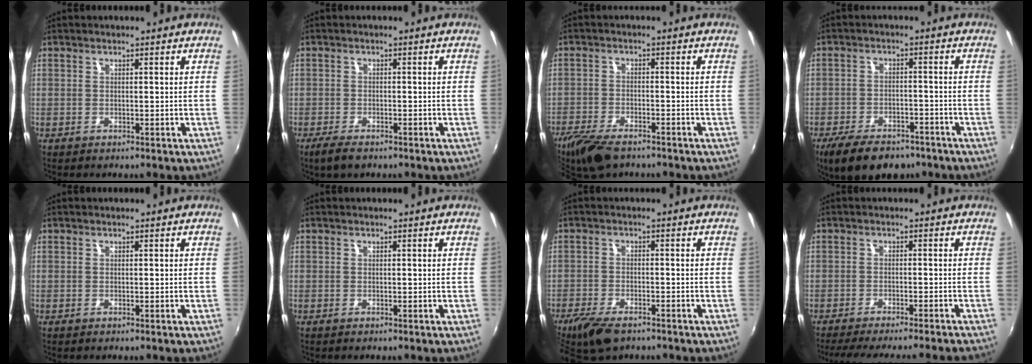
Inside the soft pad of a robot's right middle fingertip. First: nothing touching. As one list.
[{"total": 3.7, "force": [-2.7, 1.4, 2.1], "torque": [-0.054, -0.010, -0.050]}, {"total": 9.6, "force": [-7.5, 3.4, 4.9], "torque": [-0.125, -0.025, -0.138]}, {"total": 12.0, "force": [-8.7, 5.5, 6.1], "torque": [-0.140, -0.012, -0.136]}, {"total": 0.0}, {"total": 0.0}, {"total": 8.3, "force": [-6.1, 3.3, 4.5], "torque": [-0.116, -0.021, -0.112]}, {"total": 14.1, "force": [-12.7, -0.2, 6.2], "torque": [-0.120, -0.019, -0.182]}]